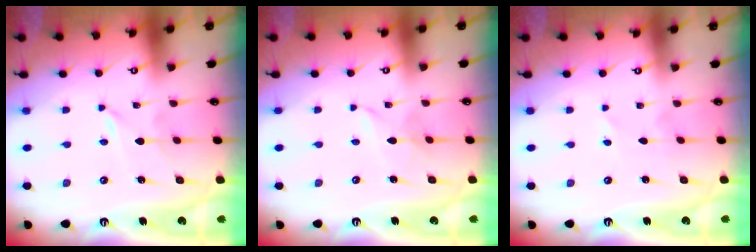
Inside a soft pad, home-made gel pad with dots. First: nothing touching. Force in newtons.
{"total": 1.7, "press": 1.6, "slide": 0.1}
{"total": 1.7, "press": 1.6, "slide": 0.3}